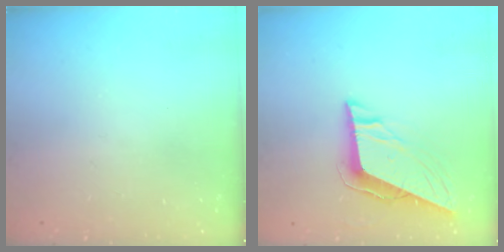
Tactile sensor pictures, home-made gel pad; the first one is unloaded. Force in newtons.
{"total": 8.9, "press": 8.8, "slide": 1.2}